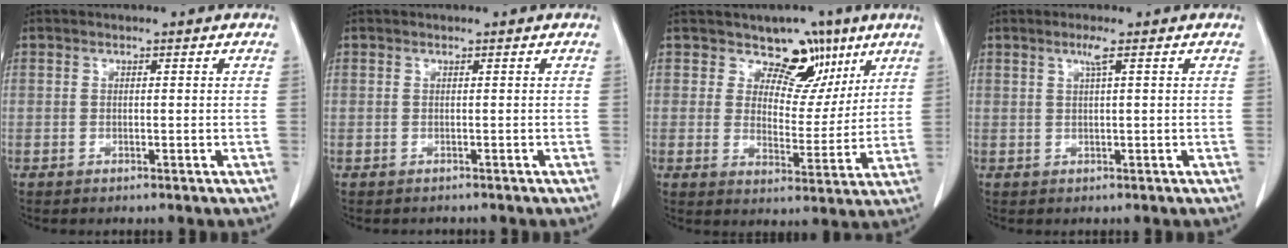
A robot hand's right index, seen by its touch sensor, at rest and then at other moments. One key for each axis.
{"total": 0.0}
{"total": 7.7, "fx": 5.3, "fy": 5.0, "fz": 2.6, "tx": -0.014, "ty": -0.003, "tz": 0.078}
{"total": 1.7, "fx": 0.9, "fy": -0.4, "fz": 1.5, "tx": -0.031, "ty": 0.003, "tz": 0.019}